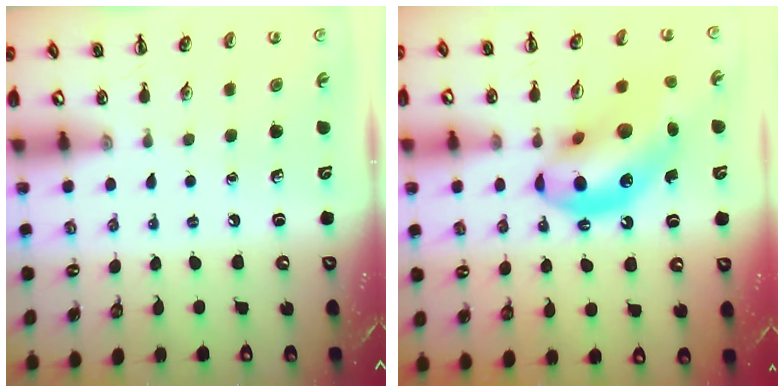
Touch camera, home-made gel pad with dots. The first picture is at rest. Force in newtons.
{"total": 16.9, "press": 16.4, "slide": 4.3}